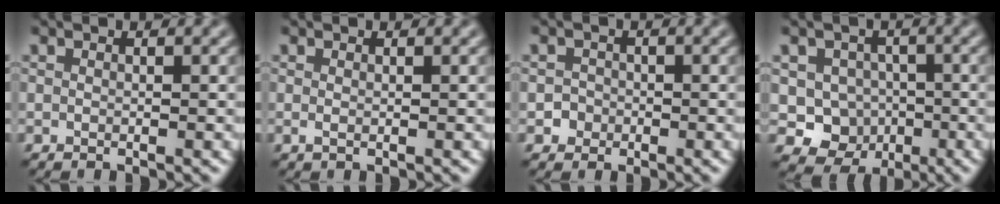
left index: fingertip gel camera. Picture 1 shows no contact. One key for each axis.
{"total": 0.6, "fx": 0.1, "fy": 0.1, "fz": 0.5, "tx": -0.010, "ty": -0.001, "tz": 0.002}
{"total": 1.3, "fx": -0.4, "fy": 1.2, "fz": 0.0, "tx": 0.016, "ty": 0.001, "tz": -0.009}
{"total": 5.4, "fx": -1.2, "fy": 4.9, "fz": 1.8, "tx": -0.002, "ty": 0.000, "tz": -0.037}